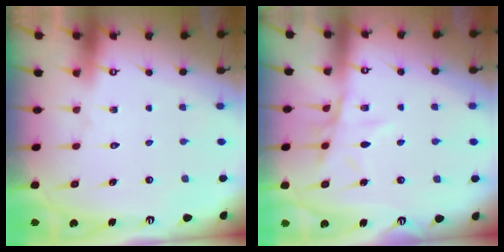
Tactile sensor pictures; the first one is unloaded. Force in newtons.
{"total": 9.3, "press": 9.3, "slide": 0.6}